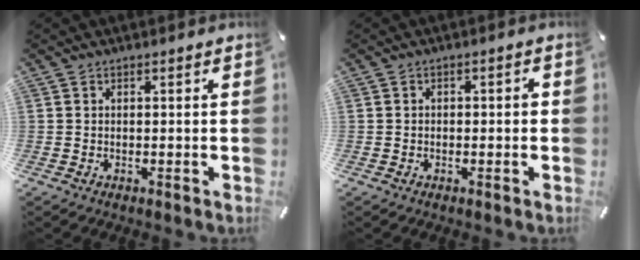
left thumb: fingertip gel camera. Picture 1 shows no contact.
{"total": 1.5, "force": [-0.5, 0.8, 1.1], "torque": [-0.022, 0.006, -0.012]}